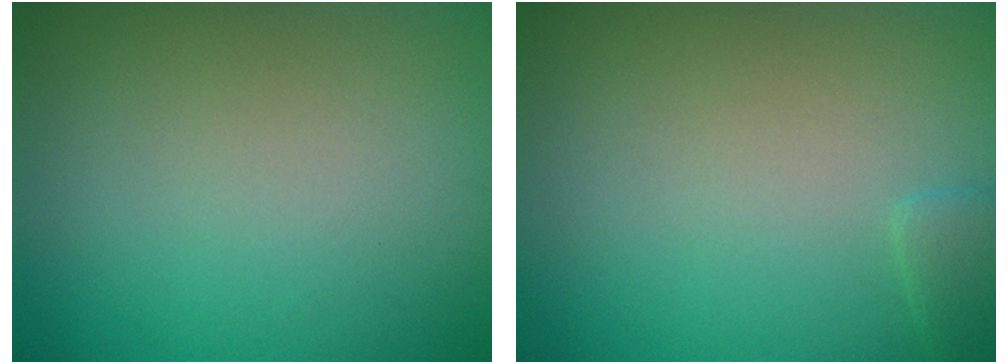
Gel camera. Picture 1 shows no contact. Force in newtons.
{"total": 1.1, "press": 1.1, "slide": 0.1}